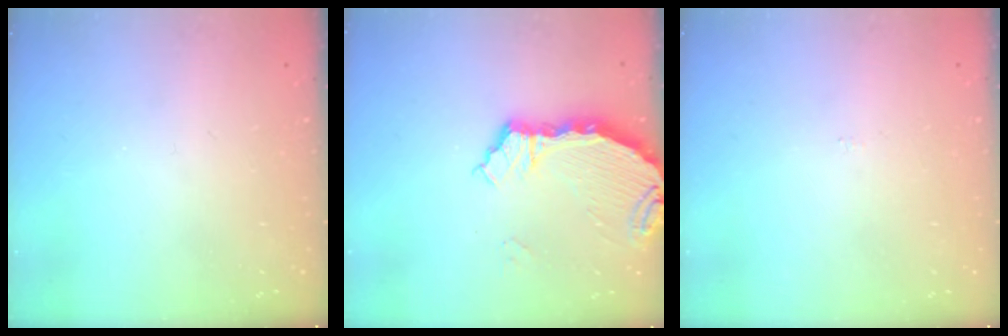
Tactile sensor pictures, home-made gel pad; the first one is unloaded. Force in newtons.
{"total": 6.8, "press": 5.1, "slide": 4.6}
{"total": 0.0}